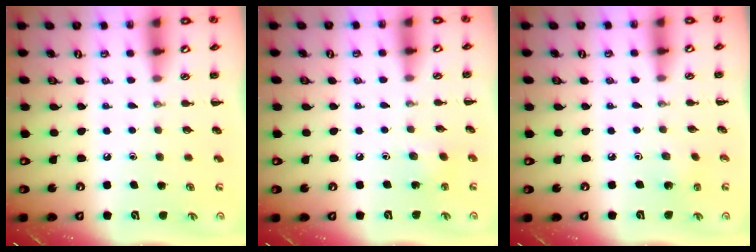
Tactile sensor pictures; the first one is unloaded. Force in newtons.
{"total": 4.1, "press": 3.9, "slide": 1.3}
{"total": 1.1, "press": 1.0, "slide": 0.5}